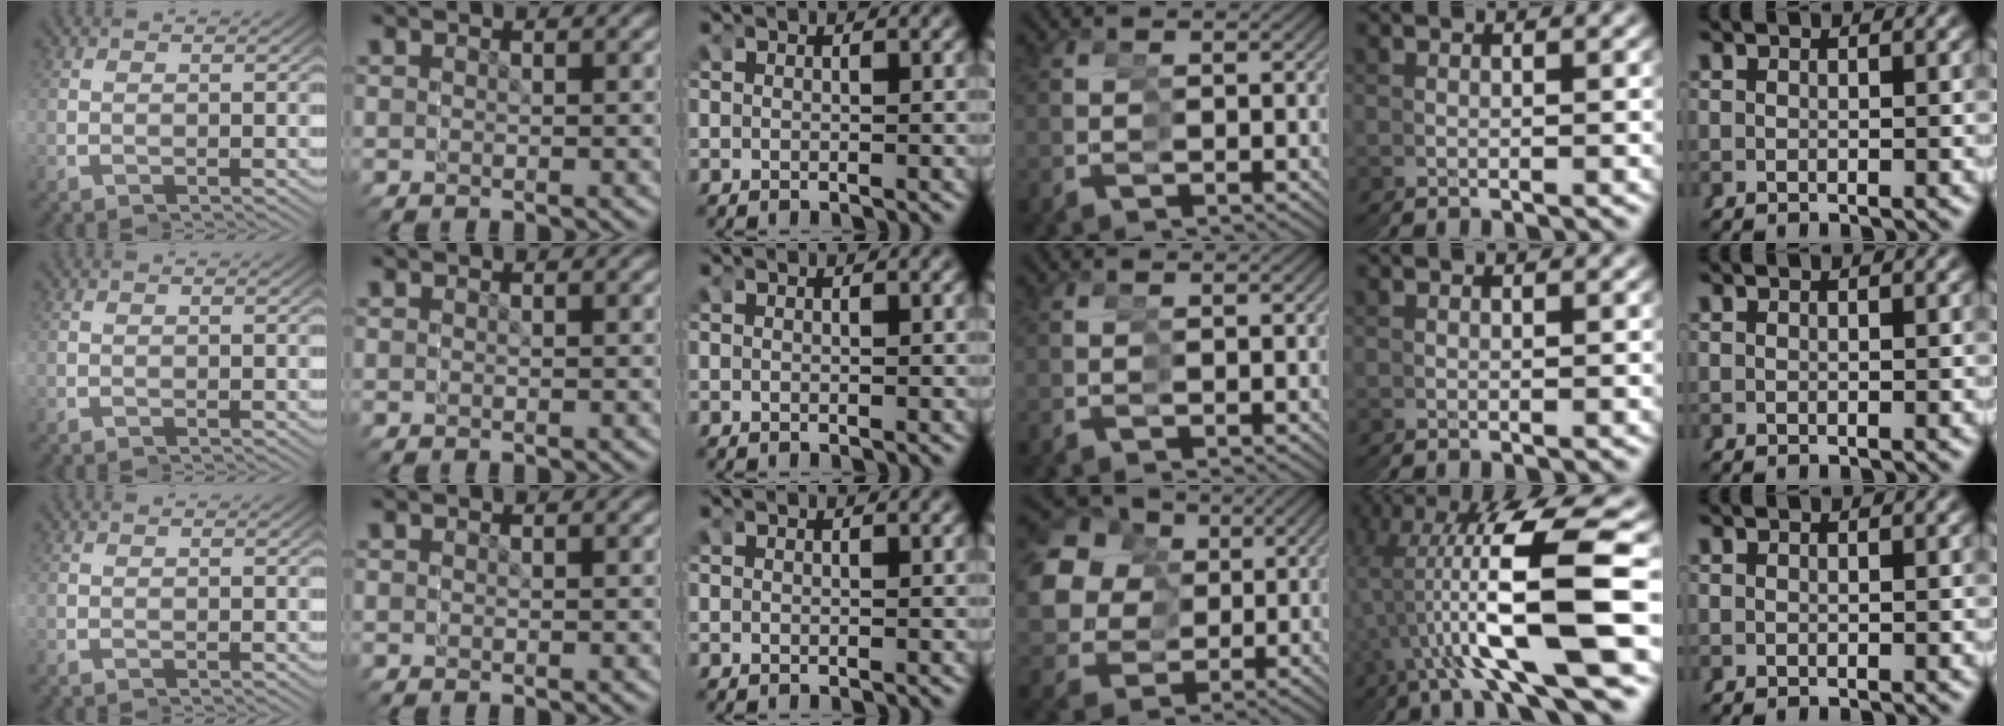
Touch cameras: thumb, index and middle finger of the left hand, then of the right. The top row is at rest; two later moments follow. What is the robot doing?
{"motion": "grasp_and_lifting", "object": "straw"}